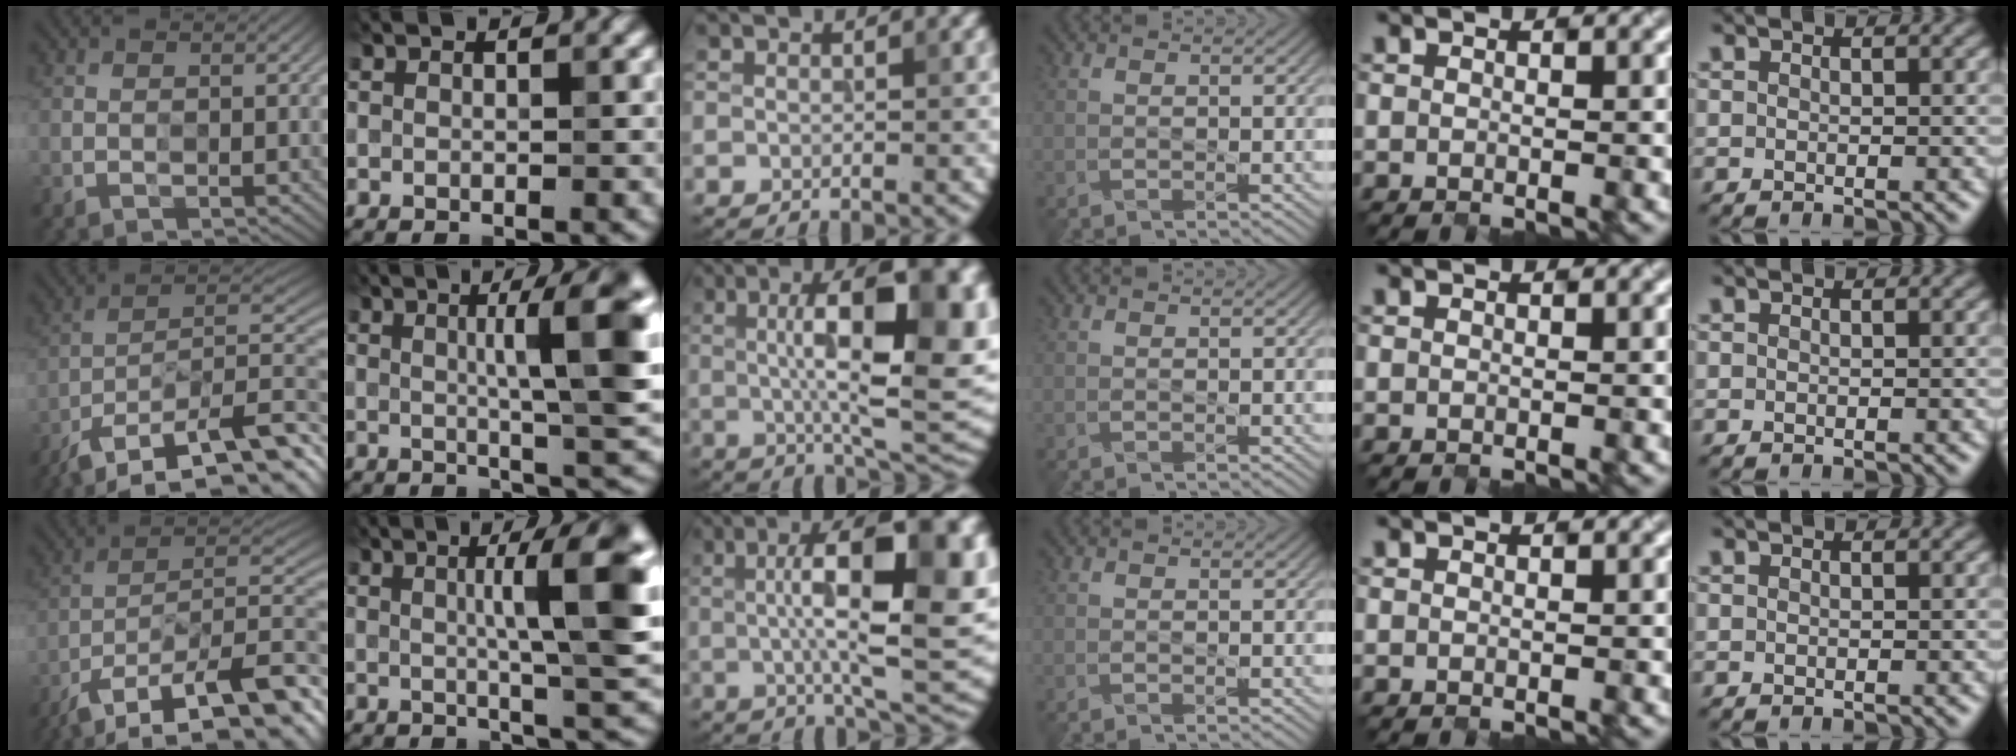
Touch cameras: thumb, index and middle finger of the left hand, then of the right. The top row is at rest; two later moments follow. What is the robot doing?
{"motion": "open", "object": "glasses case"}